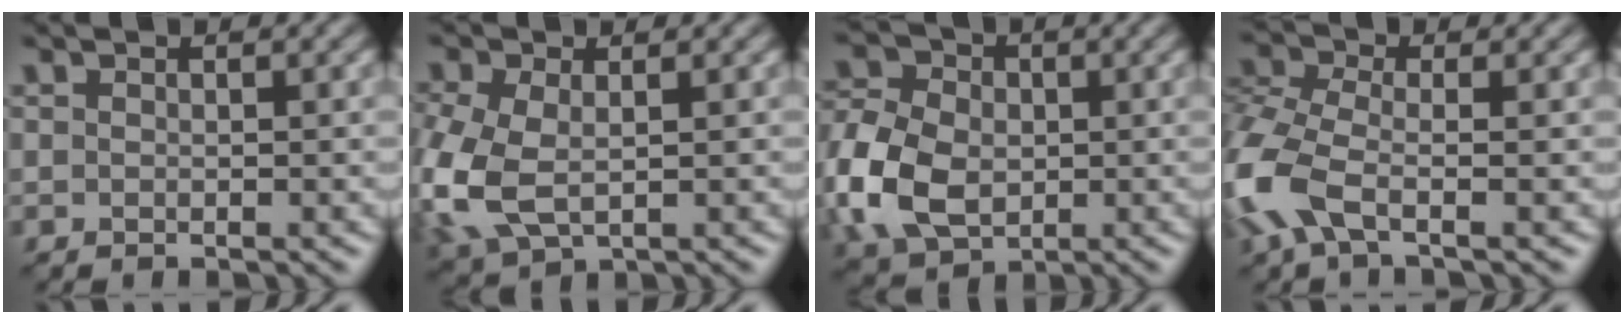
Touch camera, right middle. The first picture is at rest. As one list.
[{"total": 7.4, "force": [-1.3, 4.8, 5.6], "torque": [-0.169, -0.018, -0.024]}, {"total": 10.3, "force": [-1.8, 7.6, 6.7], "torque": [-0.174, -0.009, -0.042]}, {"total": 7.0, "force": [-2.7, 3.4, 5.6], "torque": [-0.152, -0.007, -0.078]}]